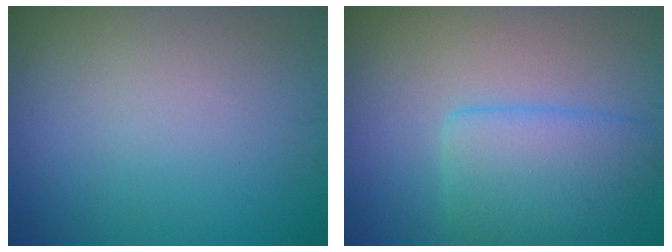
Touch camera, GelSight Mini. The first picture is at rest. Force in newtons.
{"total": 4.2, "press": 4.2, "slide": 0.3}